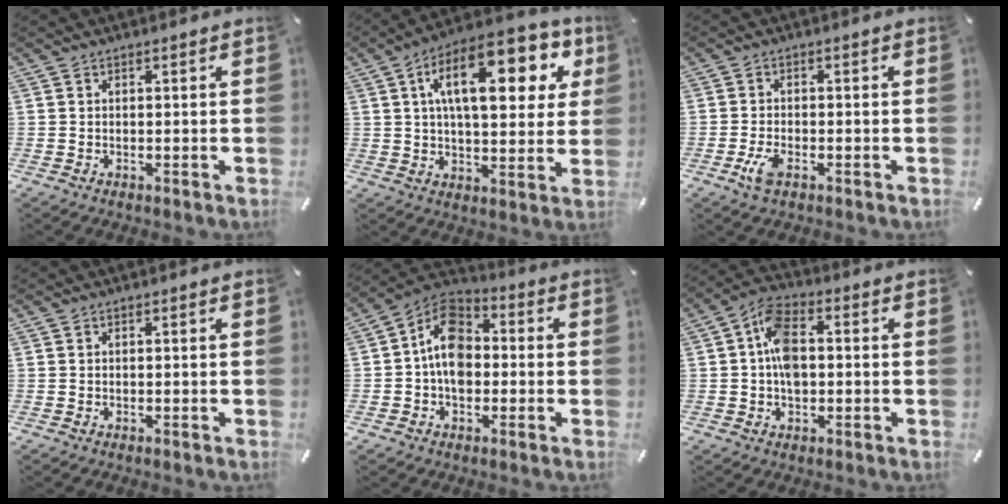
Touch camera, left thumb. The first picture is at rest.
{"total": 20.6, "force": [8.0, 9.3, 16.6], "torque": [-0.259, -0.016, 0.125]}
{"total": 4.0, "force": [-1.9, 1.7, 3.1], "torque": [-0.075, -0.001, -0.040]}
{"total": 0.0}
{"total": 10.3, "force": [-0.8, 7.6, 6.9], "torque": [-0.131, 0.011, -0.019]}
{"total": 8.7, "force": [0.0, 5.6, 6.7], "torque": [-0.117, 0.008, 0.000]}